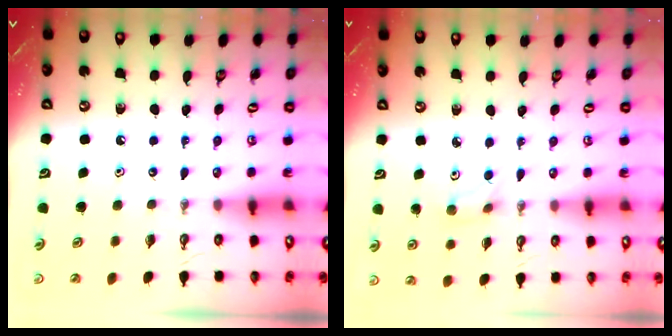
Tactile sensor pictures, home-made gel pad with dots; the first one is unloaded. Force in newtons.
{"total": 3.6, "press": 3.5, "slide": 0.7}